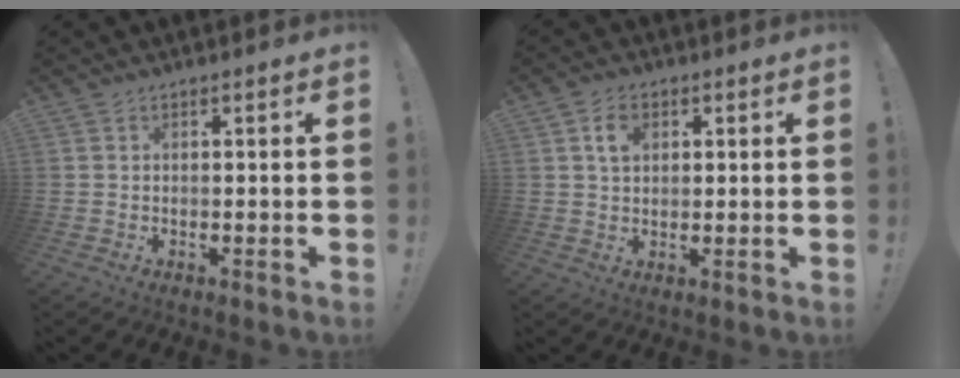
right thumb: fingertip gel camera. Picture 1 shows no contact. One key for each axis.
{"total": 5.7, "fx": 2.2, "fy": 3.9, "fz": 3.5, "tx": -0.046, "ty": -0.001, "tz": 0.037}